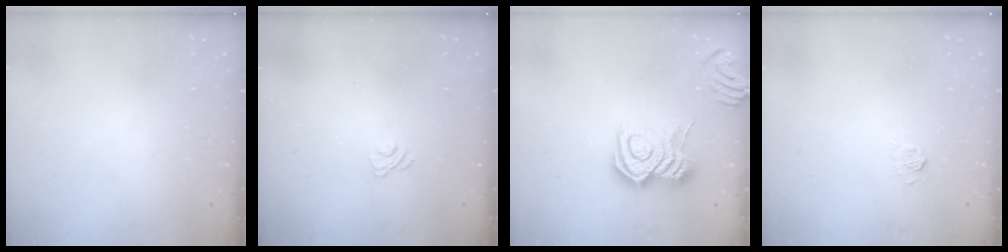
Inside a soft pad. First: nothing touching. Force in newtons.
{"total": 1.5, "press": 0.9, "slide": 1.2}
{"total": 11.4, "press": 11.4, "slide": 0.6}
{"total": 8.1, "press": 8.0, "slide": 1.5}